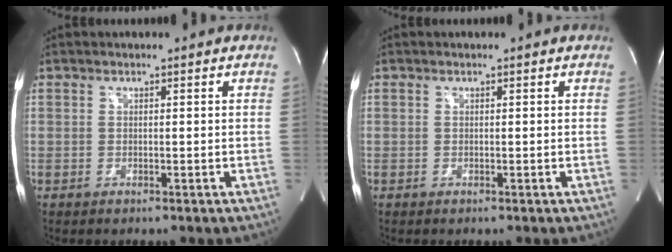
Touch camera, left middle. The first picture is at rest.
{"total": 0.0}